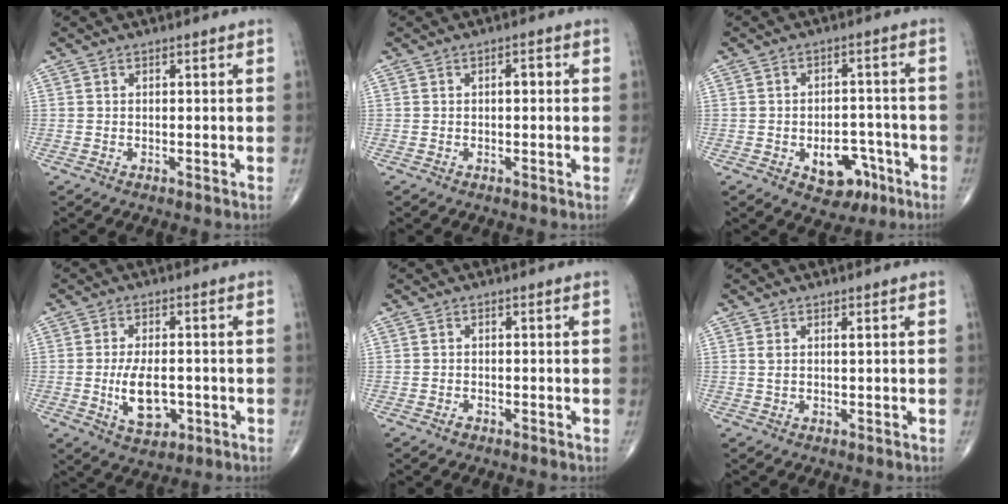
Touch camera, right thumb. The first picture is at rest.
{"total": 1.5, "force": [0.0, 0.7, 1.4], "torque": [-0.017, 0.003, -0.003]}
{"total": 8.4, "force": [-3.7, 5.5, 5.1], "torque": [-0.034, 0.031, -0.044]}
{"total": 8.0, "force": [-1.5, 4.3, 6.6], "torque": [-0.107, -0.003, -0.018]}
{"total": 0.9, "force": [-0.6, 0.5, 0.4], "torque": [-0.004, 0.001, -0.012]}
{"total": 1.3, "force": [0.6, 0.3, 1.2], "torque": [-0.025, 0.005, 0.013]}